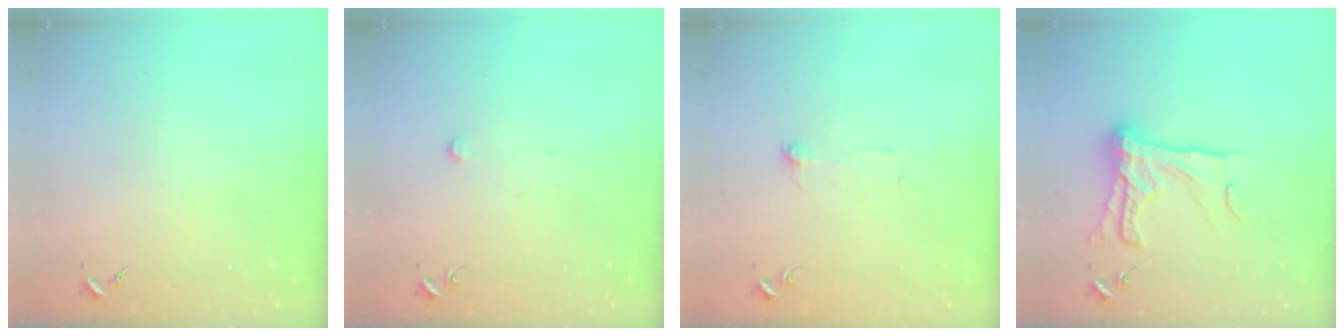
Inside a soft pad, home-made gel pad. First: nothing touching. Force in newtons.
{"total": 2.4, "press": 2.4, "slide": 0.2}
{"total": 4.3, "press": 4.3, "slide": 0.5}
{"total": 20.0, "press": 20.0, "slide": 1.5}